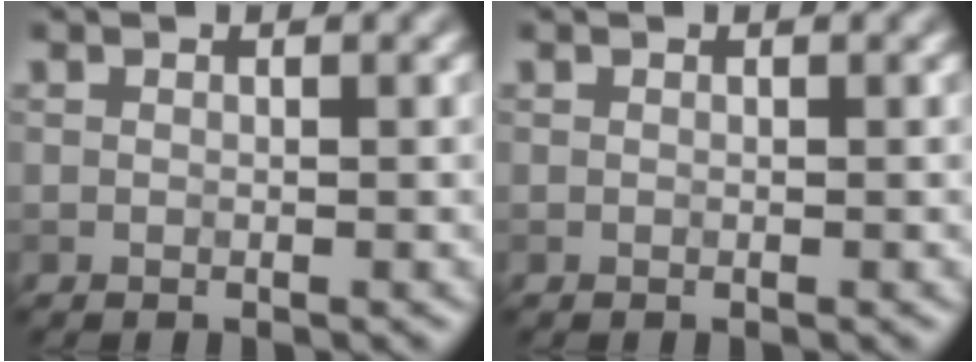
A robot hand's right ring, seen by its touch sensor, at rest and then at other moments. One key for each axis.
{"total": 0.0}